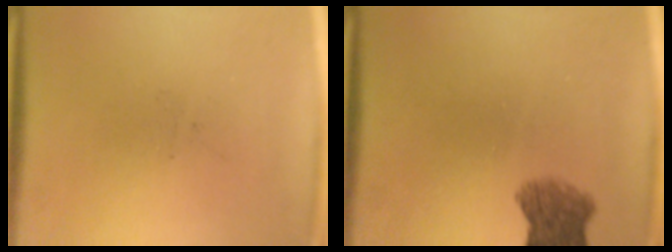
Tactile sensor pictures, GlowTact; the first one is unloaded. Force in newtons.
{"total": 4.9}